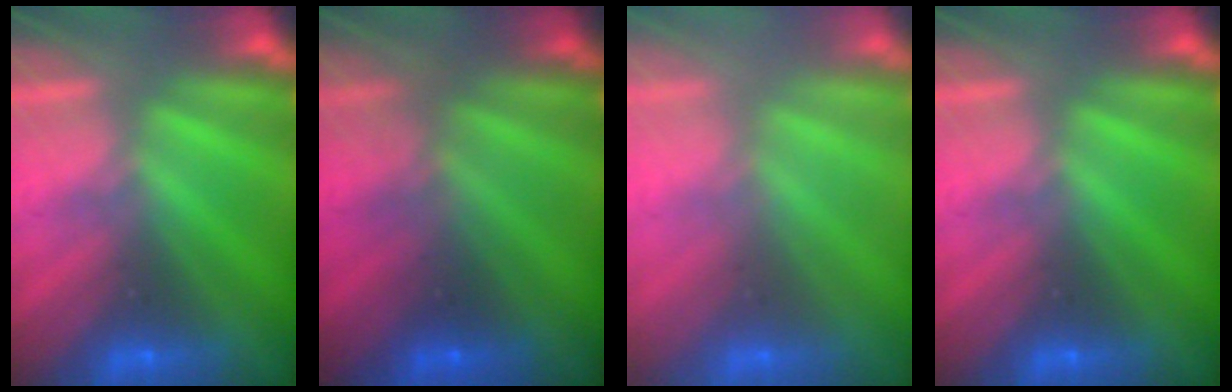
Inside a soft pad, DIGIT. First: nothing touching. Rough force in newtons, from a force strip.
{"total": 1.8}
{"total": 2.8}
{"total": 0.0}